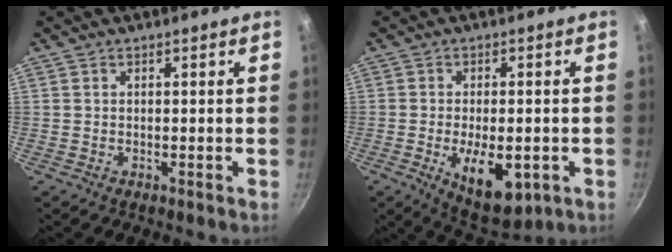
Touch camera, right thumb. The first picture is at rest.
{"total": 11.2, "force": [-3.1, 5.5, 9.2], "torque": [-0.112, -0.001, -0.031]}